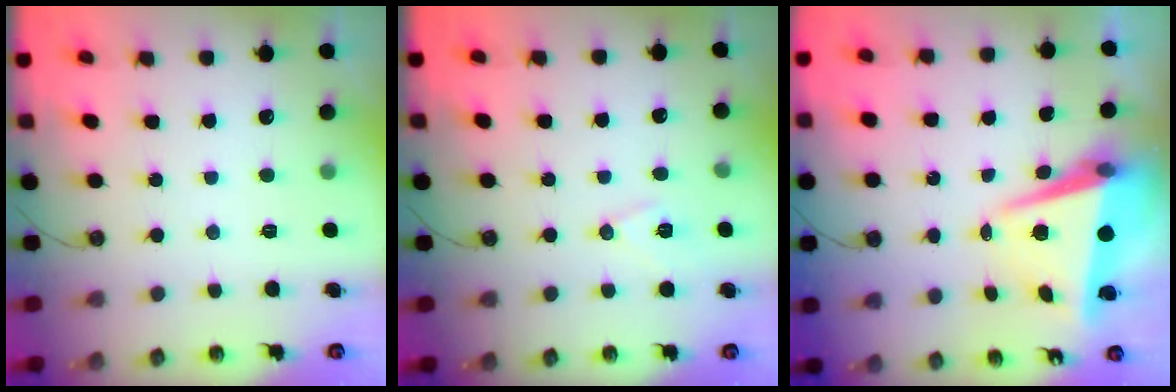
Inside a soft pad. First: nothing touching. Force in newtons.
{"total": 7.6, "press": 6.7, "slide": 3.7}
{"total": 7.9, "press": 7.7, "slide": 1.7}